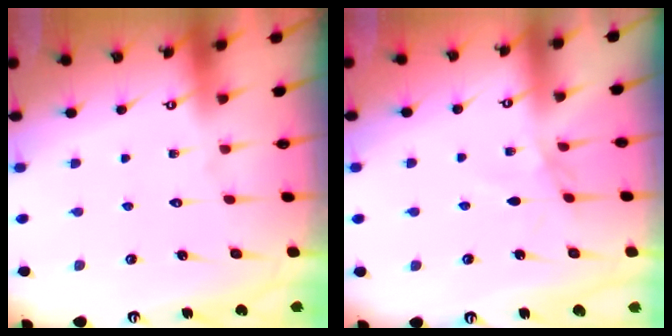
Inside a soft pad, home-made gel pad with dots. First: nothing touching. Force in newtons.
{"total": 1.8, "press": 1.7, "slide": 0.4}